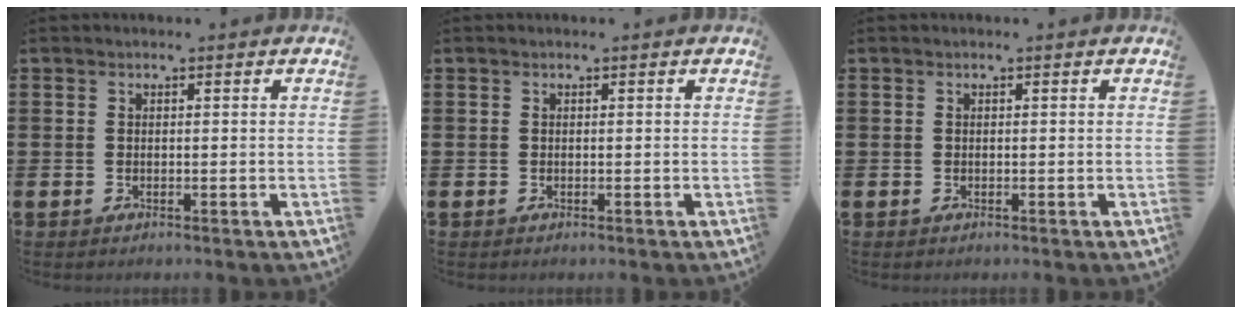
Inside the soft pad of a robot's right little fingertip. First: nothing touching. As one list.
[{"total": 0.0}, {"total": 0.0}]